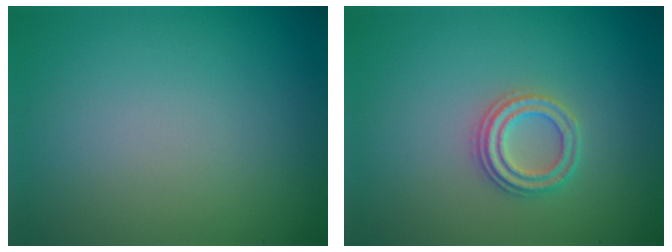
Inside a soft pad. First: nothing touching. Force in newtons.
{"total": 2.4, "press": 2.3, "slide": 0.4}